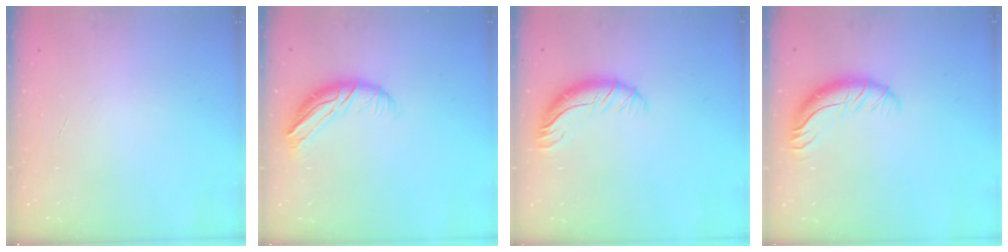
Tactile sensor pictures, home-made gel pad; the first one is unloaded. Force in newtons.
{"total": 9.7, "press": 9.7, "slide": 0.8}
{"total": 9.4, "press": 9.3, "slide": 0.9}
{"total": 10.7, "press": 10.4, "slide": 2.5}